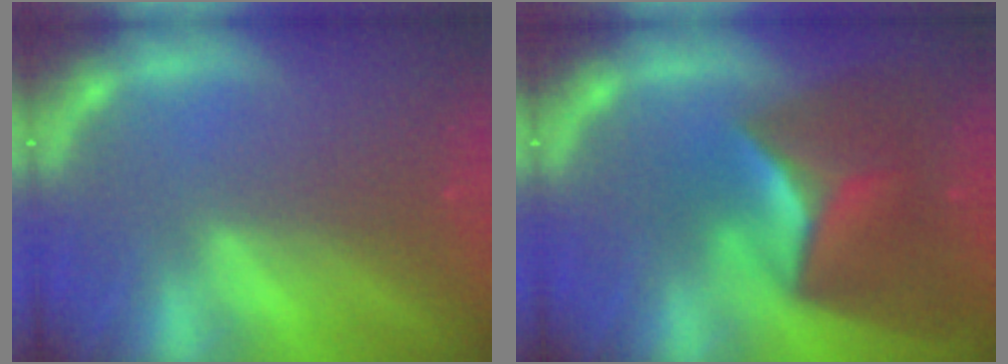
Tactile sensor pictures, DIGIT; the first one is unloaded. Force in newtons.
{"total": 10.0}